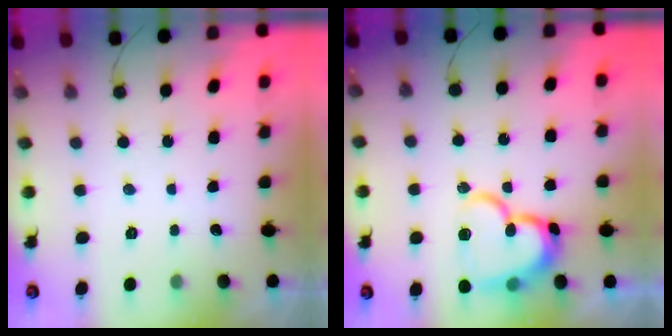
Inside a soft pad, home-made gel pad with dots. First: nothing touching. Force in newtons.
{"total": 18.3, "press": 18.3, "slide": 0.9}